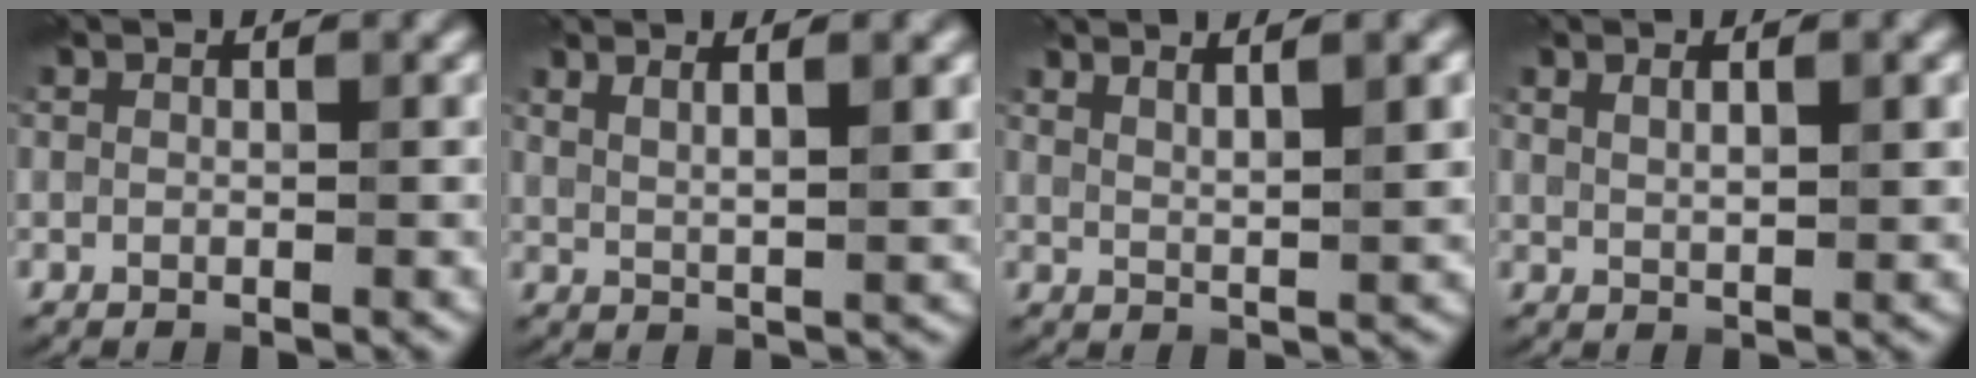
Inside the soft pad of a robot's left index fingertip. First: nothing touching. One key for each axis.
{"total": 3.9, "fx": 2.1, "fy": 1.0, "fz": 3.1, "tx": -0.036, "ty": 0.001, "tz": 0.034}
{"total": 4.6, "fx": 2.6, "fy": 1.0, "fz": 3.7, "tx": -0.039, "ty": 0.007, "tz": 0.040}
{"total": 2.5, "fx": 1.1, "fy": 0.7, "fz": 2.1, "tx": -0.033, "ty": 0.000, "tz": 0.020}